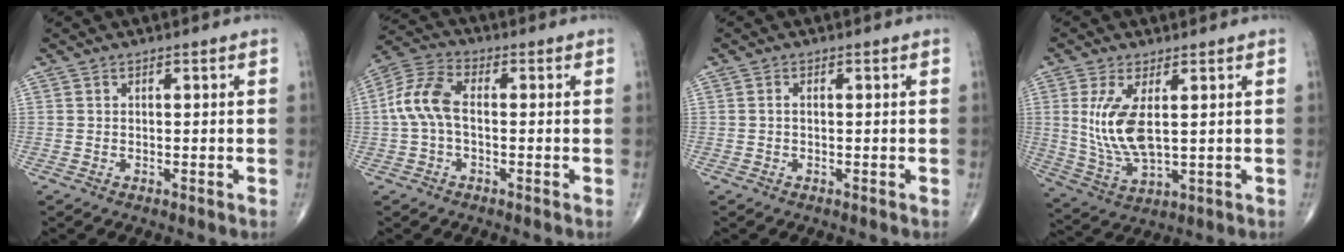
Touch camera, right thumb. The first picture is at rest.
{"total": 8.6, "force": [-0.4, 4.8, 7.1], "torque": [-0.156, 0.027, -0.015]}
{"total": 0.6, "force": [-0.1, 0.3, 0.5], "torque": [-0.012, -0.001, -0.003]}
{"total": 10.5, "force": [1.8, 4.3, 9.3], "torque": [-0.199, -0.017, 0.049]}